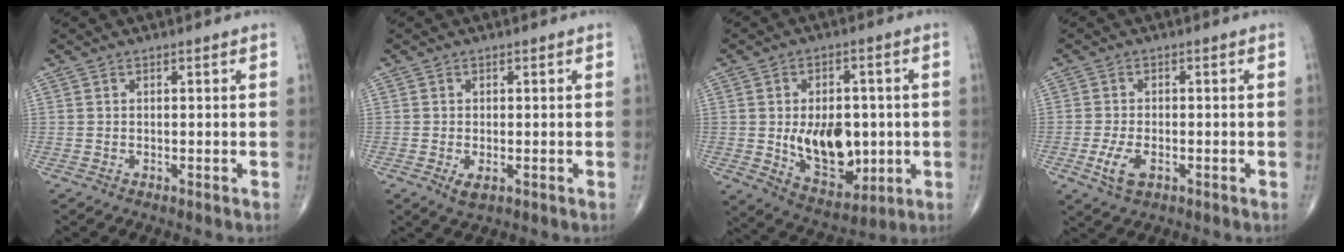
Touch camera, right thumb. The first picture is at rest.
{"total": 2.2, "force": [-0.6, 1.0, 1.9], "torque": [-0.037, -0.004, -0.009]}
{"total": 14.9, "force": [-1.1, 9.4, 11.4], "torque": [-0.133, -0.003, 0.004]}
{"total": 4.7, "force": [-1.6, 2.4, 3.7], "torque": [-0.079, 0.000, -0.027]}